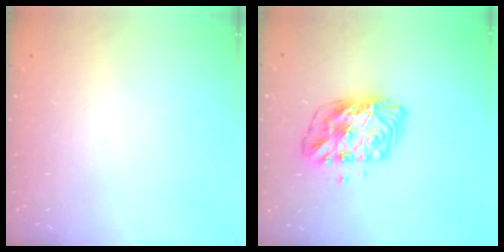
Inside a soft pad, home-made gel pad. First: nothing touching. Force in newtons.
{"total": 9.9, "press": 9.9, "slide": 0.9}